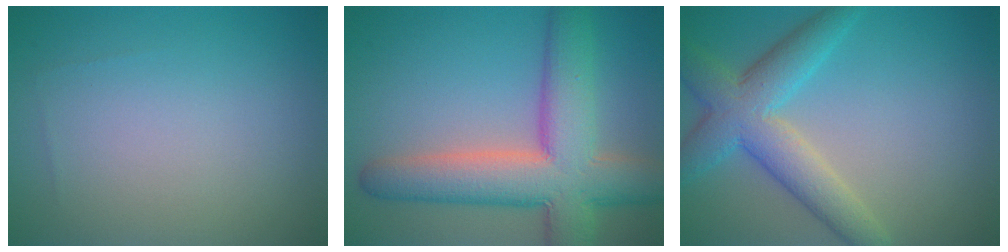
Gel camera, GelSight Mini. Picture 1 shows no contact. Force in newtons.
{"total": 9.8, "press": 9.8, "slide": 0.7}
{"total": 4.9, "press": 4.9, "slide": 0.3}